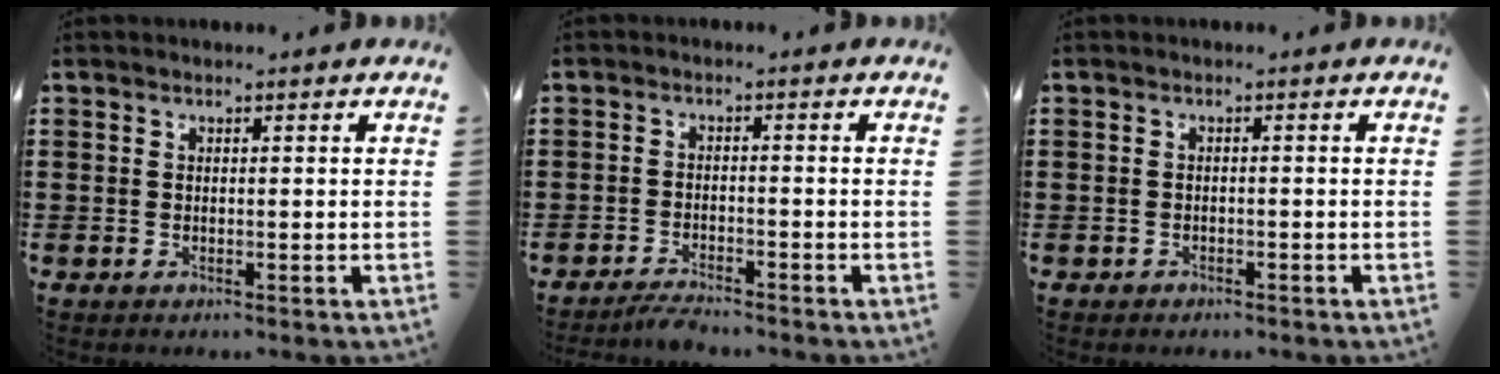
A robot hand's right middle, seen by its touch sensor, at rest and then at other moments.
{"total": 2.4, "force": [-2.3, 0.0, 0.6], "torque": [-0.013, 0.000, -0.046]}
{"total": 0.8, "force": [-0.7, 0.3, 0.0], "torque": [-0.003, 0.000, -0.016]}